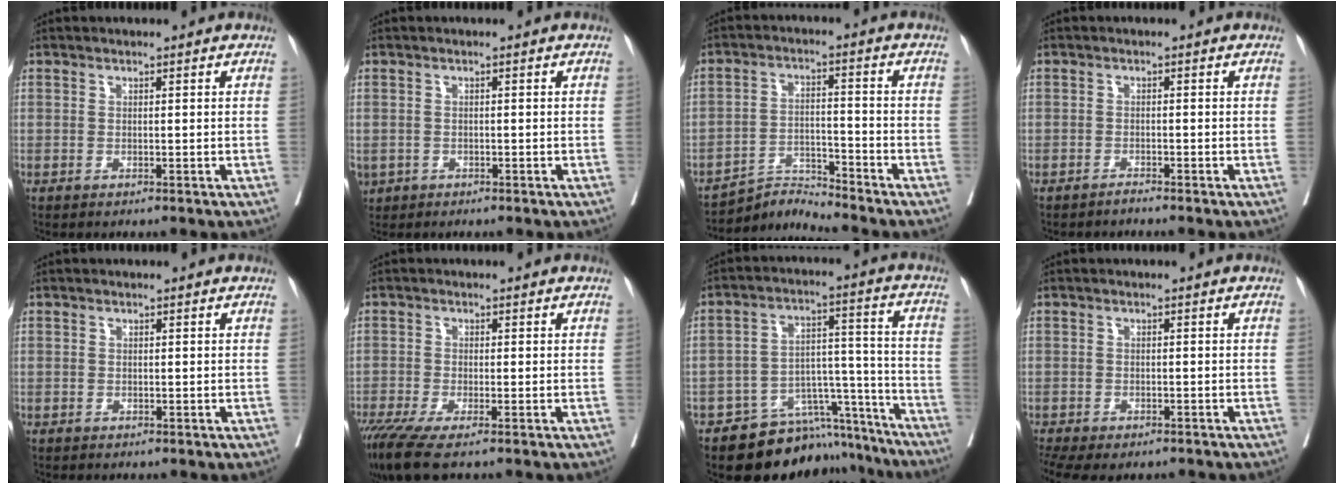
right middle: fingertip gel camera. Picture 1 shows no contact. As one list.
[{"total": 2.5, "force": [-1.3, 2.1, 0.7], "torque": [-0.016, -0.001, -0.017]}, {"total": 3.6, "force": [-2.2, -2.0, -2.0], "torque": [0.034, -0.004, -0.041]}, {"total": 2.2, "force": [2.0, -0.8, -0.5], "torque": [0.013, -0.008, 0.035]}, {"total": 0.7, "force": [-0.1, 0.6, -0.3], "torque": [0.013, 0.009, -0.006]}, {"total": 6.2, "force": [-4.4, 0.6, 4.3], "torque": [-0.071, -0.016, -0.079]}, {"total": 11.5, "force": [-9.2, 6.0, 3.6], "torque": [-0.017, 0.055, -0.123]}, {"total": 10.8, "force": [-8.0, 4.8, 5.4], "torque": [-0.128, -0.003, -0.108]}]